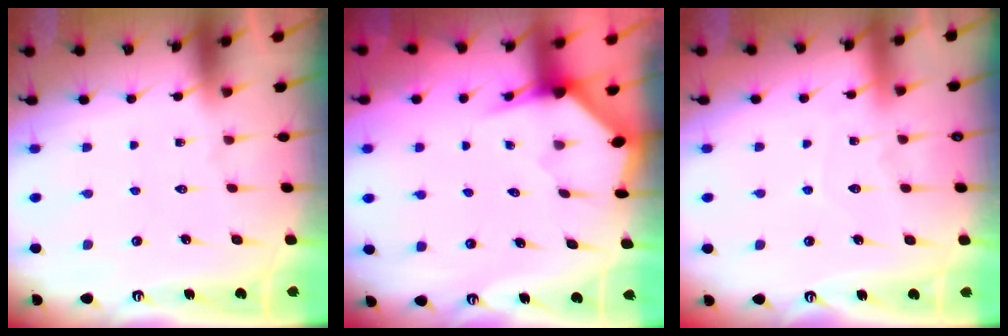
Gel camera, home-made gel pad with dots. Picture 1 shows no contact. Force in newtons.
{"total": 3.2, "press": 3.2, "slide": 0.3}
{"total": 5.4, "press": 5.4, "slide": 0.5}